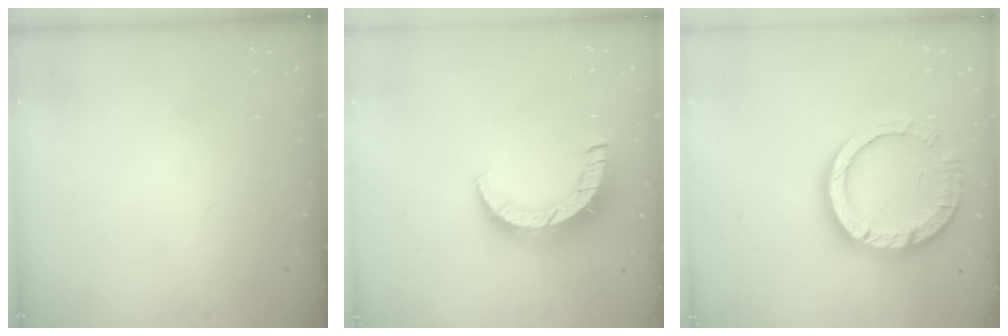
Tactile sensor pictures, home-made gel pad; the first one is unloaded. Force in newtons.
{"total": 9.4, "press": 9.4, "slide": 0.8}
{"total": 14.5, "press": 14.3, "slide": 2.2}